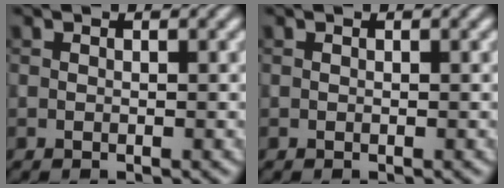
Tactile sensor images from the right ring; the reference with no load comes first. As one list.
[{"total": 0.0}]